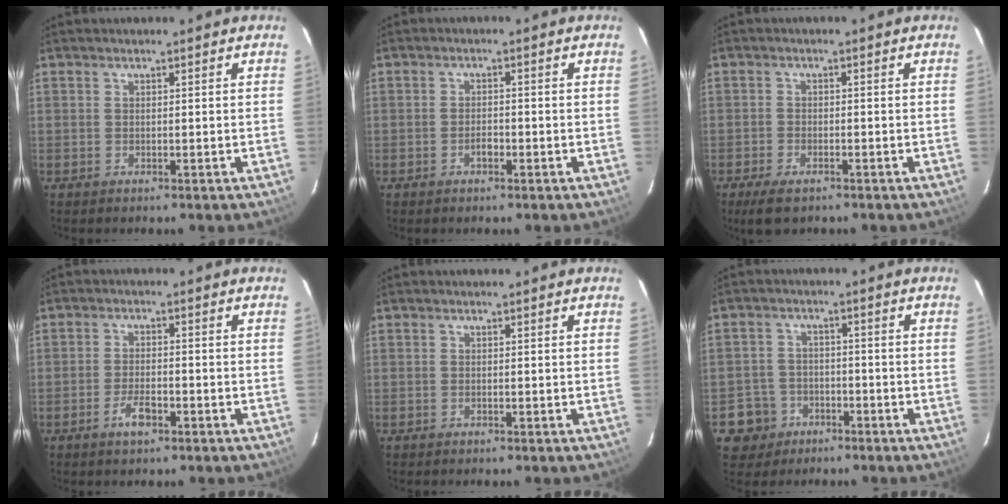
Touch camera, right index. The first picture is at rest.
{"total": 1.9, "force": [-1.0, 1.1, 1.2], "torque": [-0.023, 0.004, -0.018]}
{"total": 4.7, "force": [-3.3, 1.9, 2.7], "torque": [-0.071, -0.013, -0.060]}
{"total": 4.0, "force": [-2.3, 1.6, 2.9], "torque": [-0.061, -0.001, -0.041]}
{"total": 0.0}
{"total": 6.4, "force": [-3.1, 5.5, 0.5], "torque": [-0.026, 0.022, -0.050]}